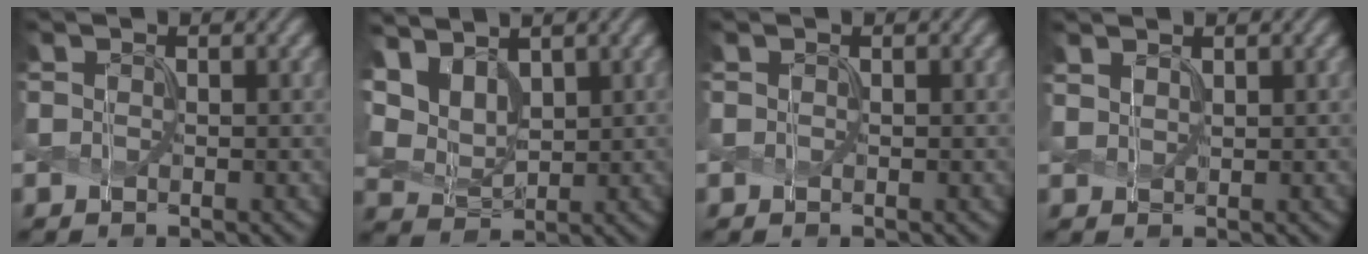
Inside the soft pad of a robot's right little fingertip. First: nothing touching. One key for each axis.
{"total": 5.5, "fx": 2.9, "fy": 3.3, "fz": 3.4, "tx": -0.086, "ty": 0.005, "tz": 0.057}
{"total": 0.0}
{"total": 1.1, "fx": 1.0, "fy": 0.3, "fz": 0.4, "tx": -0.018, "ty": -0.003, "tz": 0.024}